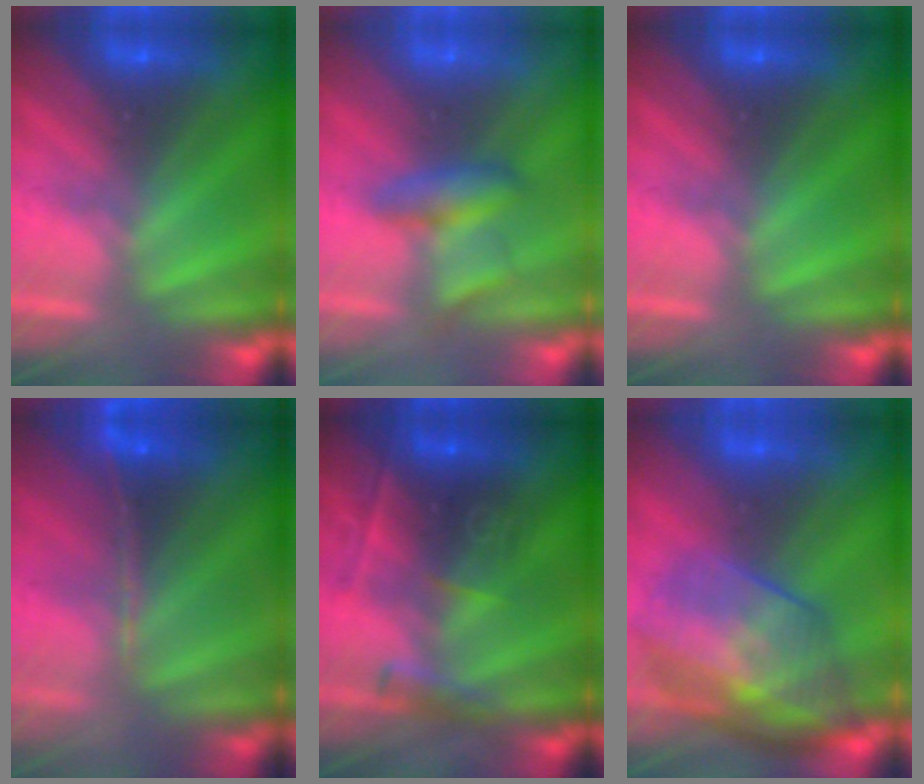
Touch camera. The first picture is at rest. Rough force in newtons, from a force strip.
{"total": 2.2}
{"total": 0.0}
{"total": 1.1}
{"total": 2.9}
{"total": 7.5}